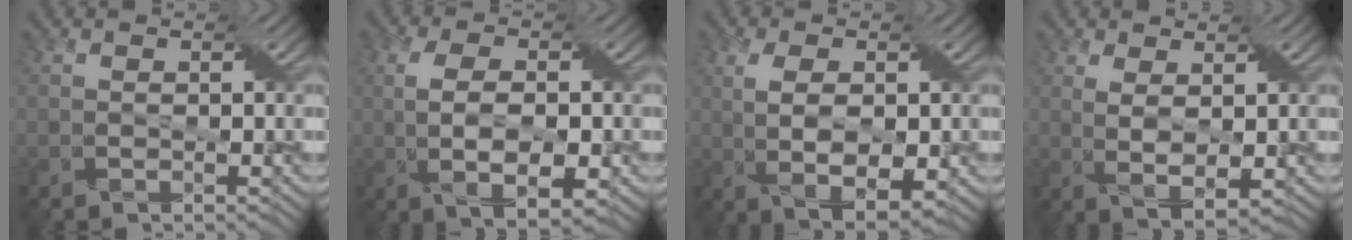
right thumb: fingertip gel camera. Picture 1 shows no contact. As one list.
[{"total": 6.6, "force": [-0.6, 3.0, 5.8], "torque": [-0.115, -0.008, -0.001]}, {"total": 6.3, "force": [0.2, 3.1, 5.5], "torque": [-0.110, -0.007, 0.008]}, {"total": 2.9, "force": [1.3, 0.6, 2.5], "torque": [-0.063, -0.003, 0.024]}]